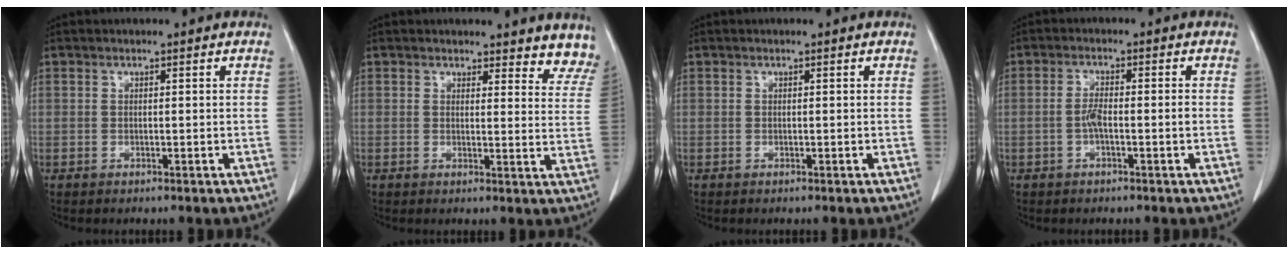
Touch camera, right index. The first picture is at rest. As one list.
[{"total": 8.3, "force": [7.7, 2.8, 0.9], "torque": [0.041, -0.026, 0.054]}, {"total": 0.0}, {"total": 2.9, "force": [-0.9, 0.4, 2.8], "torque": [-0.056, 0.003, -0.016]}]